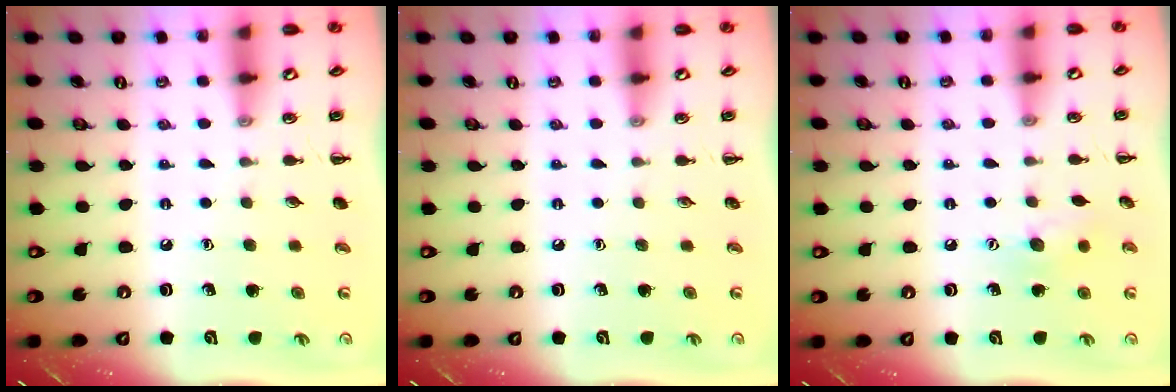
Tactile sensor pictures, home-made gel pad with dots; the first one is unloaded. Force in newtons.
{"total": 0.0}
{"total": 8.3, "press": 8.2, "slide": 1.3}